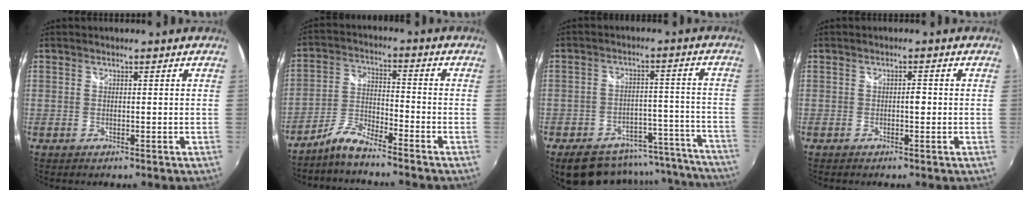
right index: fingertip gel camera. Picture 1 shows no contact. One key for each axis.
{"total": 5.9, "fx": -5.4, "fy": 0.1, "fz": 2.3, "tx": -0.057, "ty": 0.014, "tz": -0.114}
{"total": 19.7, "fx": -17.4, "fy": 8.0, "fz": 4.7, "tx": -0.084, "ty": 0.067, "tz": -0.210}
{"total": 1.0, "fx": -0.2, "fy": 0.5, "fz": 0.8, "tx": -0.012, "ty": 0.006, "tz": -0.001}